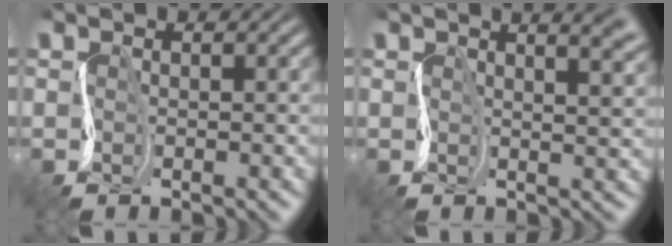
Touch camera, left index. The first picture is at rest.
{"total": 7.2, "force": [4.2, 2.9, 5.1], "torque": [-0.036, 0.039, 0.030]}